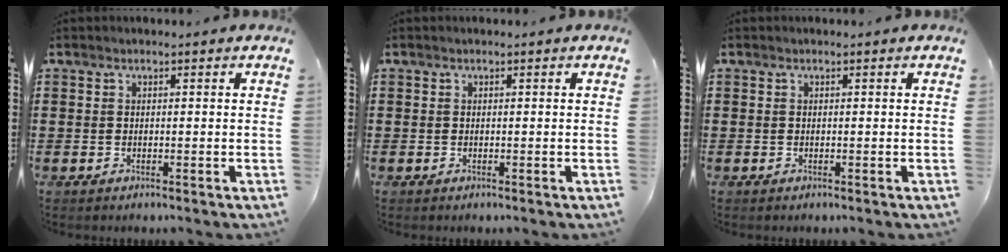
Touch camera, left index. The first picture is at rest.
{"total": 0.0}
{"total": 0.0}